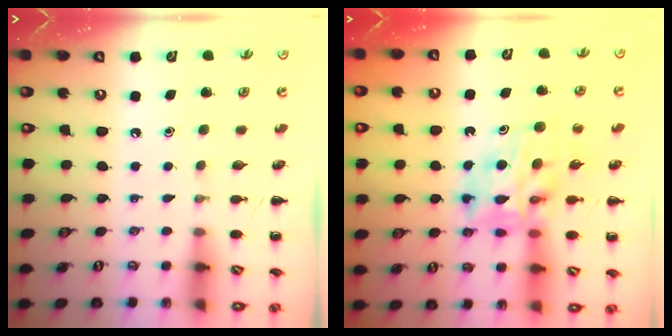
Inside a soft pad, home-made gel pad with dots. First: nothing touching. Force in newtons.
{"total": 11.9, "press": 11.3, "slide": 3.8}